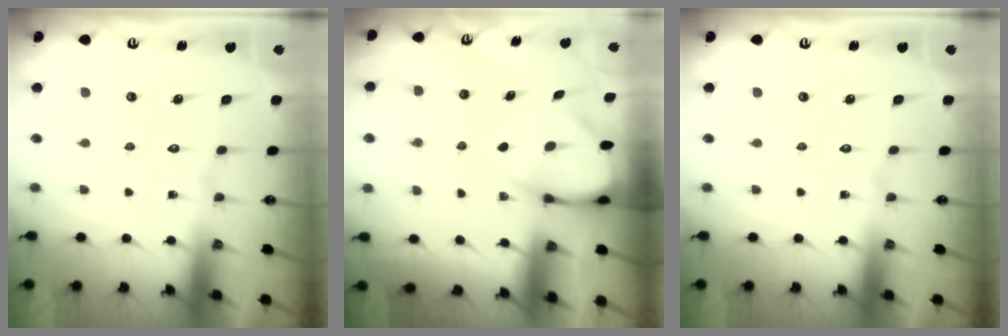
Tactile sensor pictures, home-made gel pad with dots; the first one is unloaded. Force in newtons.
{"total": 3.4, "press": 3.4, "slide": 0.3}
{"total": 0.0}